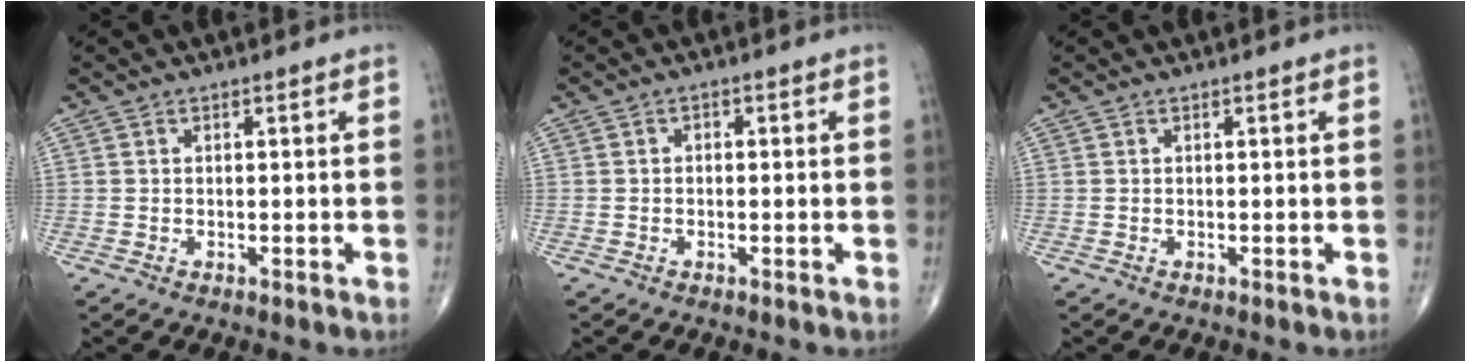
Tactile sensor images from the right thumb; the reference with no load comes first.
{"total": 0.8, "force": [-0.2, 0.6, 0.4], "torque": [0.002, 0.004, -0.009]}
{"total": 0.0}